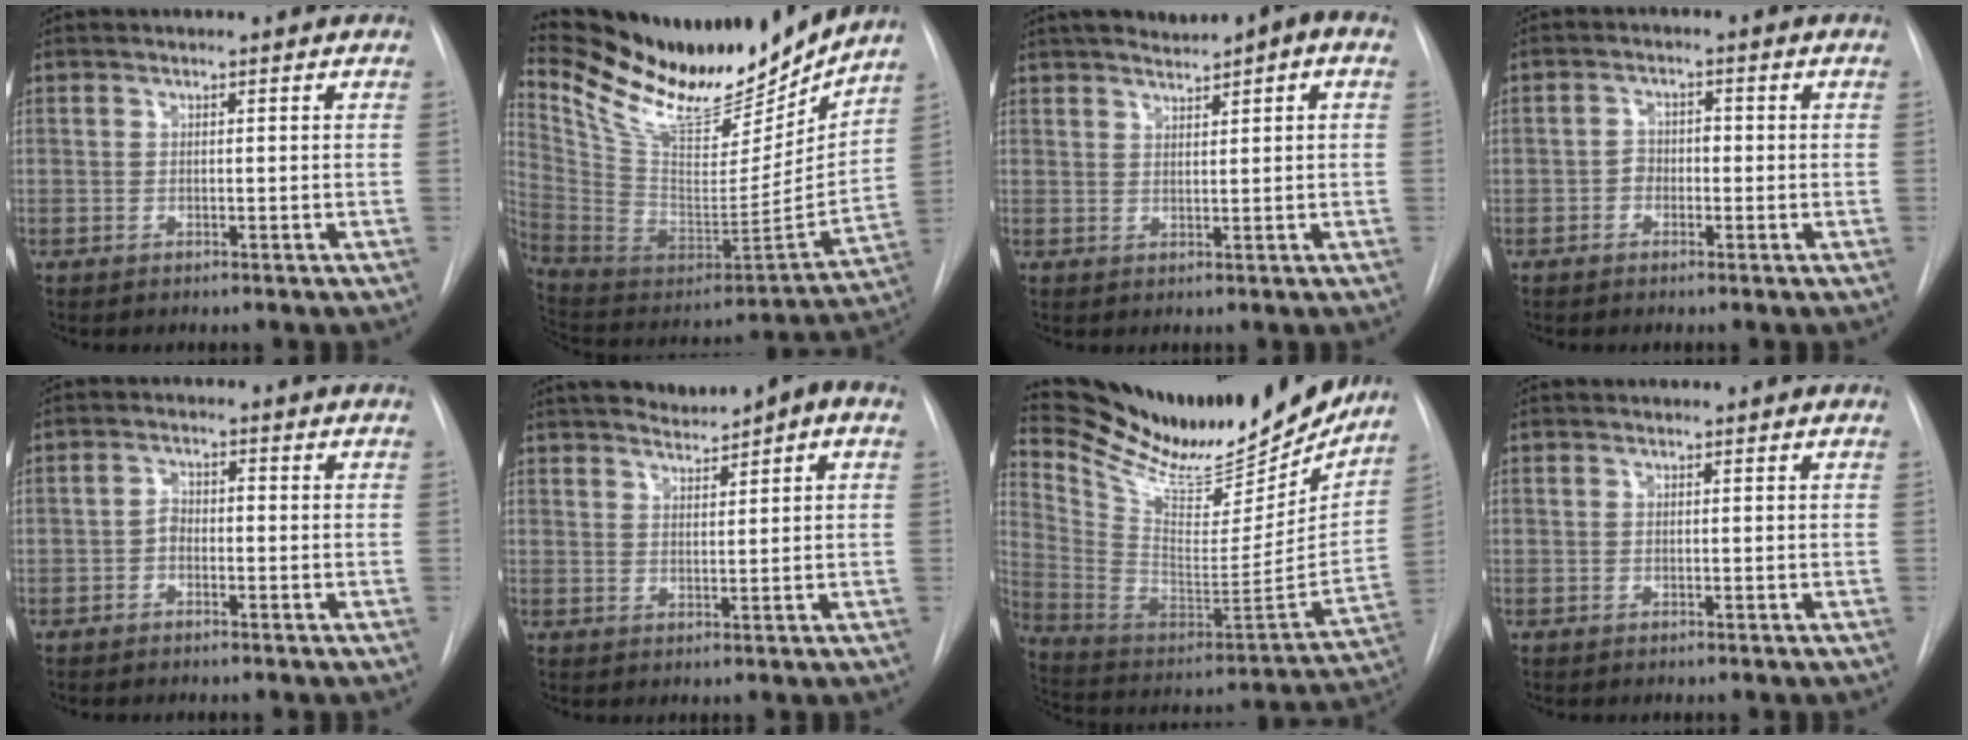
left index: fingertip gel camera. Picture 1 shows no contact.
{"total": 25.0, "force": [22.0, 5.3, 10.6], "torque": [-0.198, -0.047, 0.359]}
{"total": 9.2, "force": [6.2, 1.6, 6.6], "torque": [-0.101, 0.031, 0.086]}
{"total": 2.2, "force": [-0.8, 1.7, 1.2], "torque": [-0.015, 0.011, -0.016]}
{"total": 2.1, "force": [-0.9, 1.3, 1.3], "torque": [-0.020, 0.007, -0.019]}
{"total": 8.4, "force": [6.5, 1.4, 5.2], "torque": [-0.078, 0.020, 0.092]}
{"total": 27.5, "force": [24.0, 6.6, 11.9], "torque": [-0.202, -0.048, 0.366]}
{"total": 0.0}